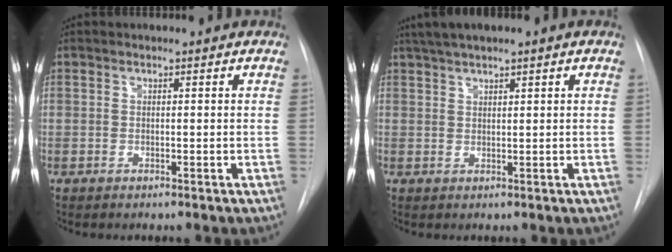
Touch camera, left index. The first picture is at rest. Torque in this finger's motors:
{"motor_torque": [-0.16, -0.01, -0.17, -0.11]}